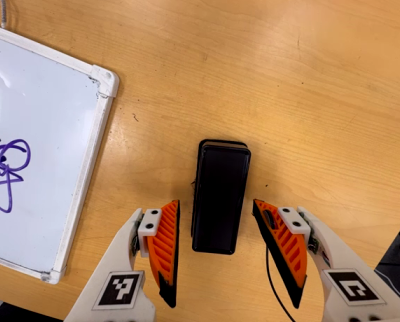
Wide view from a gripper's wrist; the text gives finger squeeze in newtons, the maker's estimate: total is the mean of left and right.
{"total": 0.0}